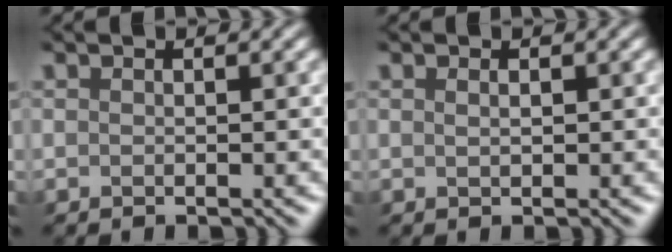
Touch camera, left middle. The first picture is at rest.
{"total": 1.0, "force": [0.6, 0.5, 0.6], "torque": [-0.004, 0.000, 0.005]}